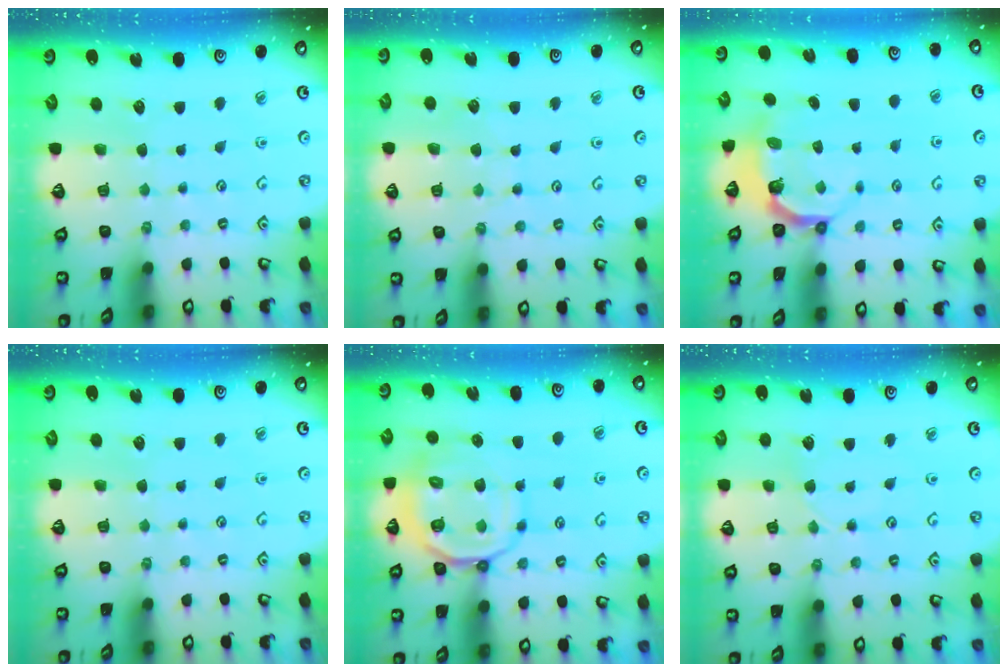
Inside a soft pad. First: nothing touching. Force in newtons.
{"total": 5.2, "press": 5.1, "slide": 0.7}
{"total": 4.6, "press": 3.5, "slide": 3.0}
{"total": 0.0}
{"total": 12.5, "press": 12.3, "slide": 1.9}
{"total": 2.0, "press": 2.0, "slide": 0.2}